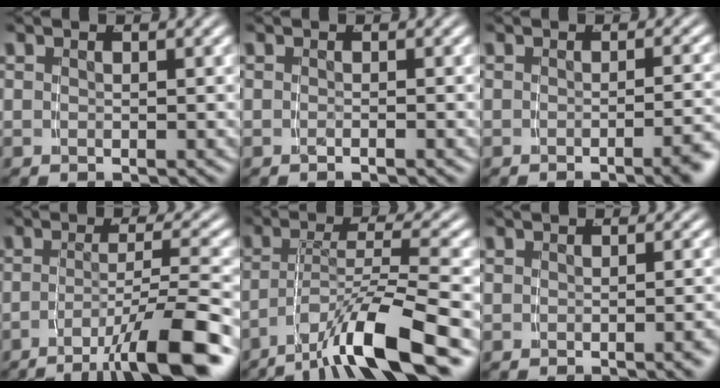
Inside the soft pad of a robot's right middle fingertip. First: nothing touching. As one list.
[{"total": 0.8, "force": [-0.7, -0.5, 0.2], "torque": [-0.004, 0.002, -0.012]}, {"total": 2.8, "force": [-1.8, -0.2, 2.1], "torque": [-0.021, 0.006, -0.032]}, {"total": 7.6, "force": [-4.6, 0.9, 5.9], "torque": [-0.081, -0.013, -0.064]}, {"total": 6.9, "force": [-3.8, 1.4, 5.6], "torque": [-0.083, -0.005, -0.057]}, {"total": 1.3, "force": [-0.9, -0.3, 0.8], "torque": [-0.009, 0.008, -0.017]}]